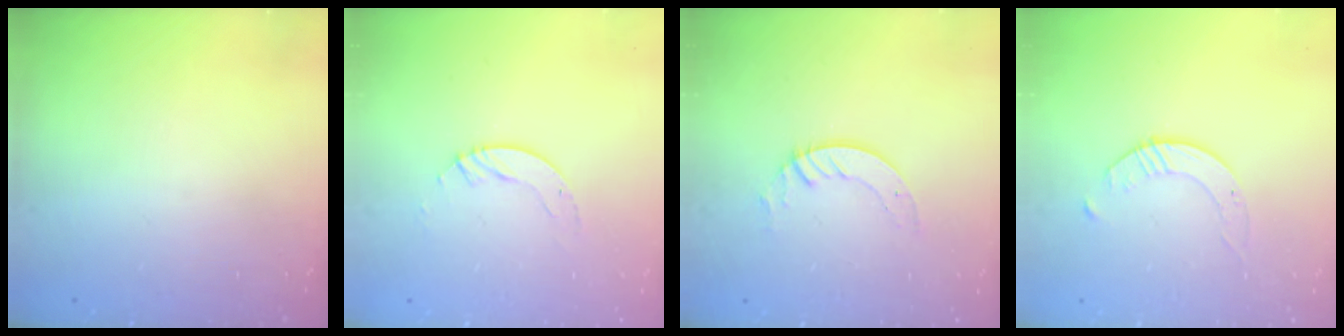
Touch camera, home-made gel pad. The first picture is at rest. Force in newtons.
{"total": 3.0, "press": 3.0, "slide": 0.2}
{"total": 3.6, "press": 3.6, "slide": 0.4}
{"total": 2.6, "press": 2.6, "slide": 0.3}